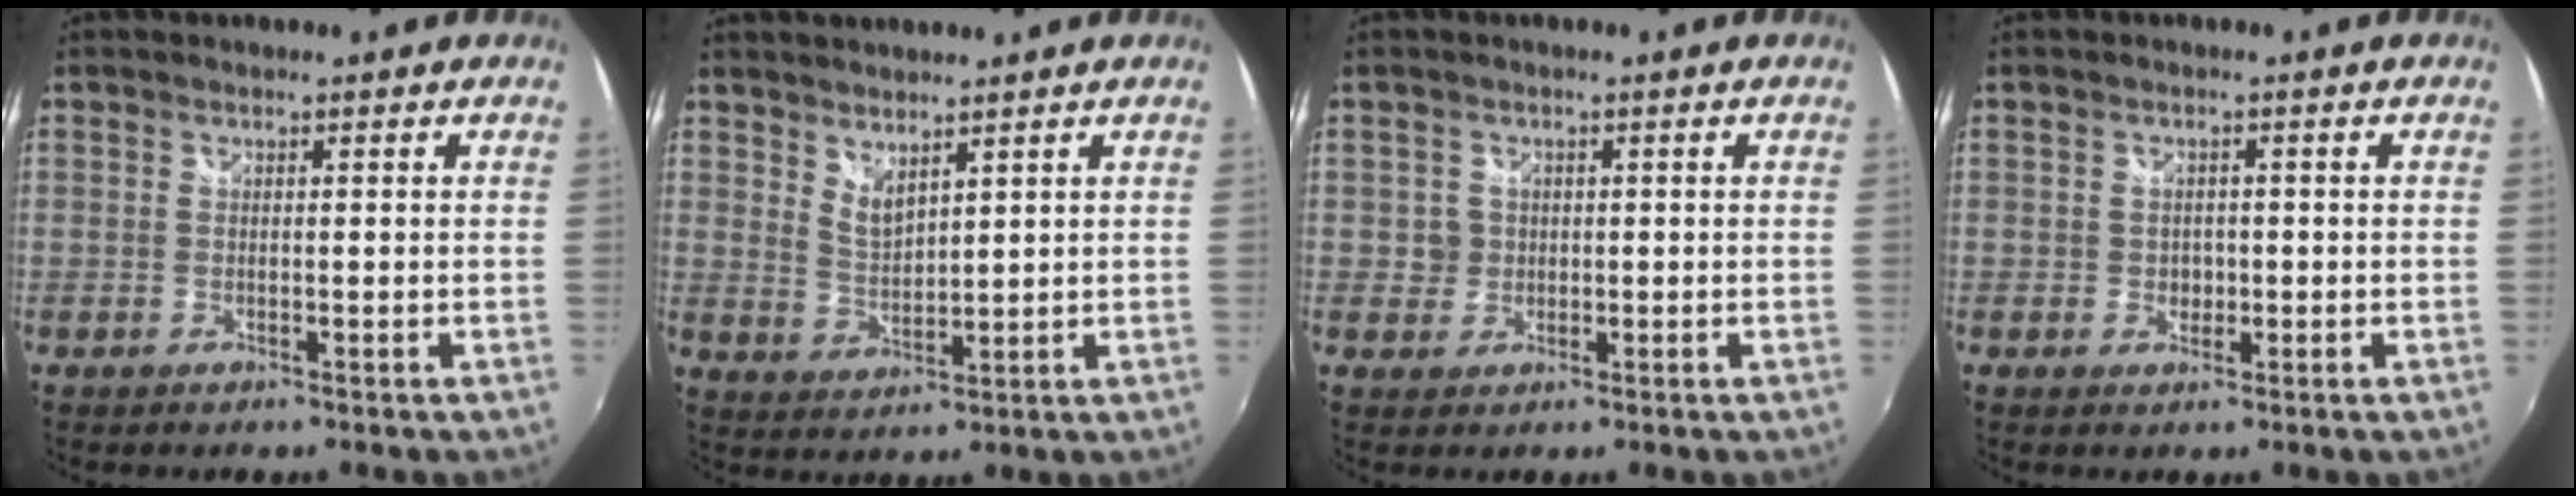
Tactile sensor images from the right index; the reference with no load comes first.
{"total": 4.1, "force": [3.5, 1.0, 1.9], "torque": [-0.031, -0.007, 0.063]}
{"total": 2.3, "force": [0.1, 2.3, 0.1], "torque": [0.001, 0.004, 0.000]}
{"total": 2.1, "force": [-0.4, 1.9, 0.8], "torque": [-0.011, 0.001, -0.006]}